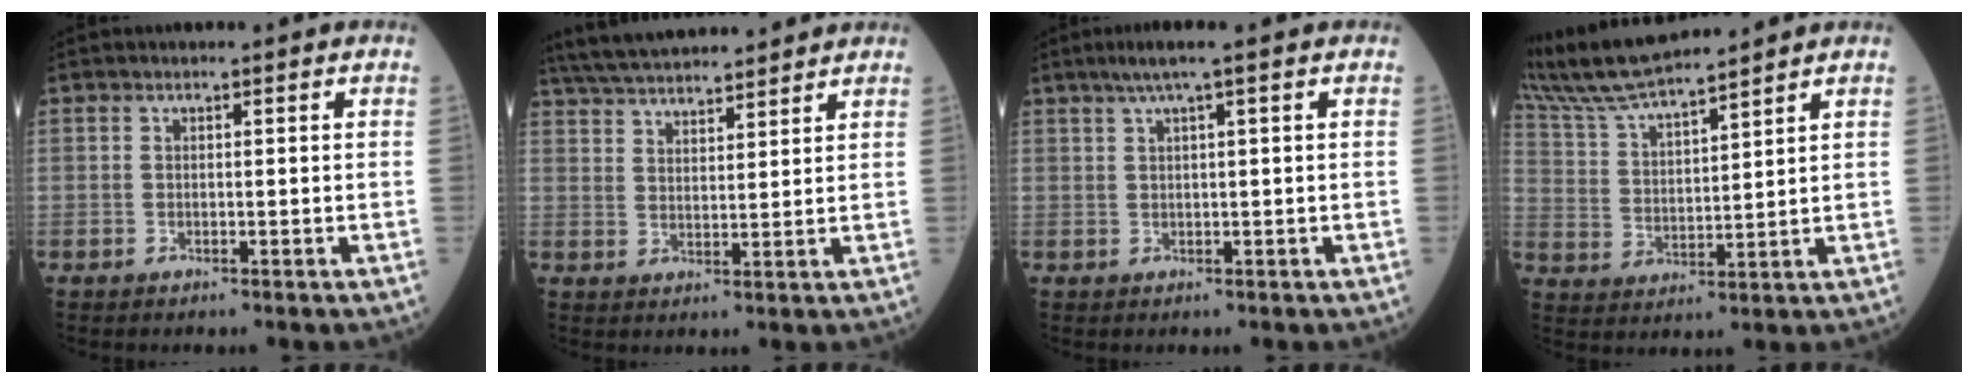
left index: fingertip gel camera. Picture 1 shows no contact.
{"total": 14.6, "force": [13.4, 2.2, 5.1], "torque": [-0.094, 0.040, 0.217]}
{"total": 3.6, "force": [2.3, -0.4, 2.8], "torque": [-0.057, 0.014, 0.044]}
{"total": 12.2, "force": [11.2, 0.4, 4.7], "torque": [-0.099, 0.025, 0.220]}